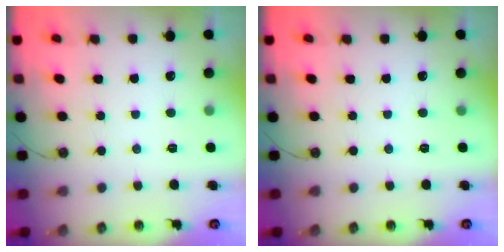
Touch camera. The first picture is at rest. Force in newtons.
{"total": 0.0}